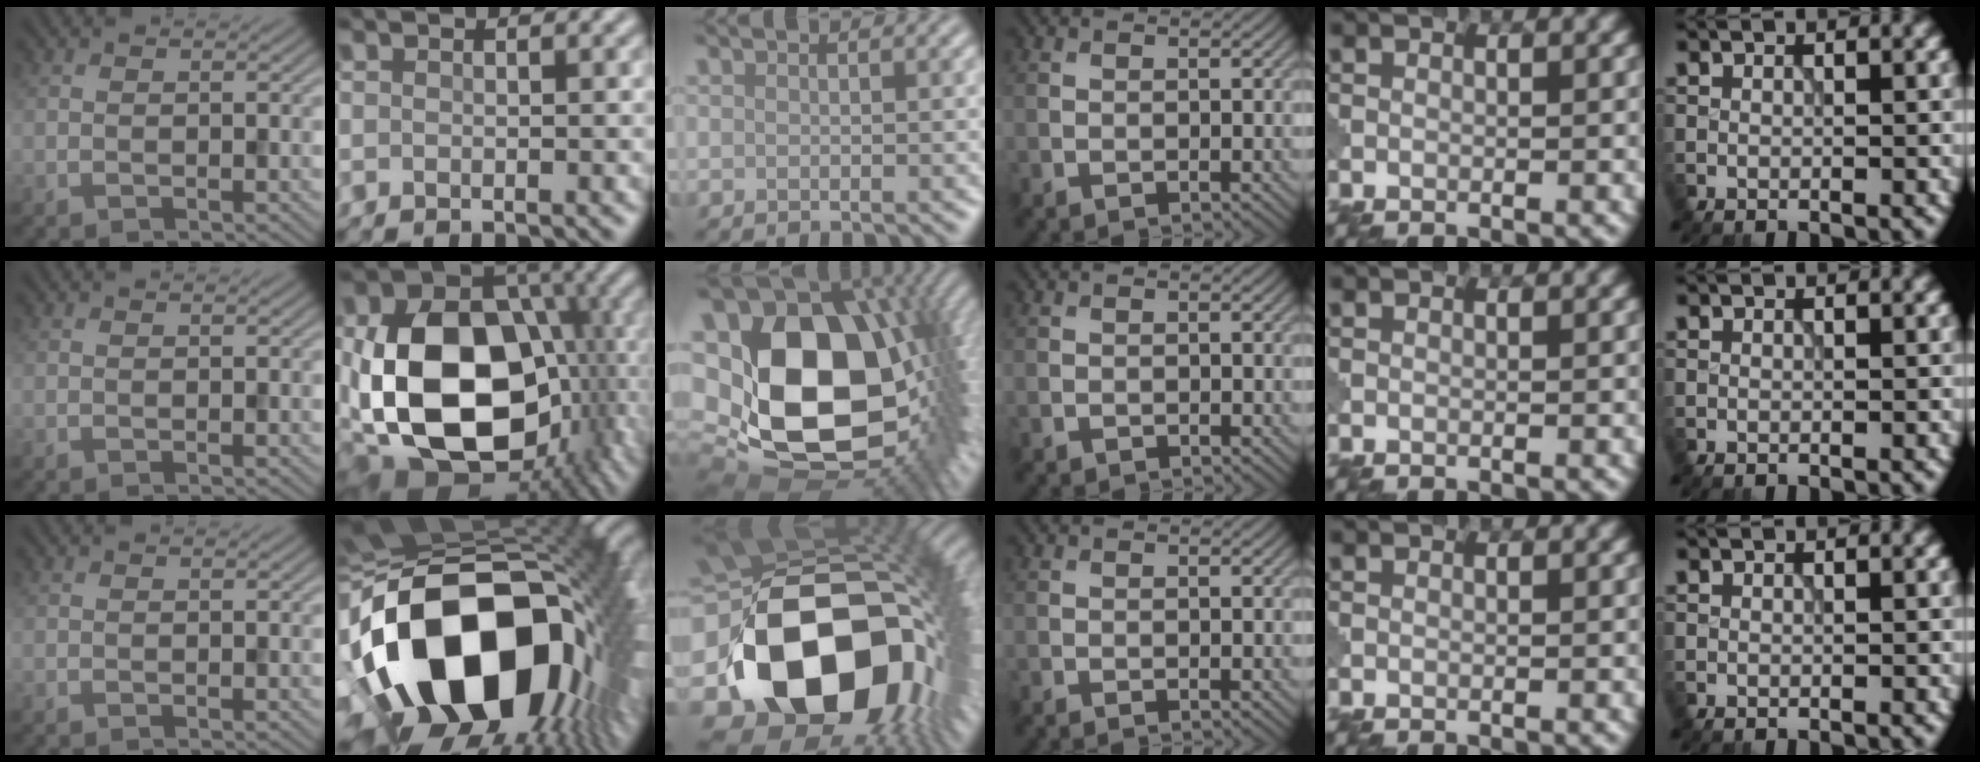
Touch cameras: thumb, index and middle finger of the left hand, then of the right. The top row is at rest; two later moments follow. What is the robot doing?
{"motion": "assemble", "object": "puzzle pieces"}